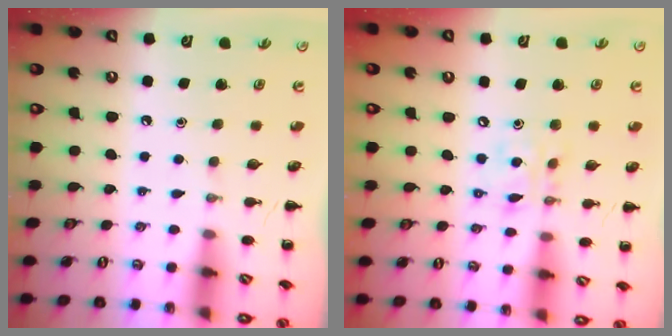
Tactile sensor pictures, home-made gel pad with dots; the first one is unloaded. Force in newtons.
{"total": 10.2, "press": 10.0, "slide": 2.2}